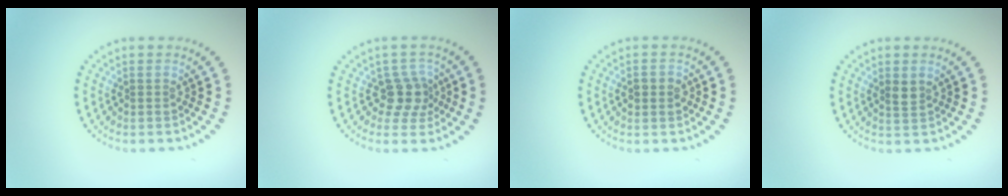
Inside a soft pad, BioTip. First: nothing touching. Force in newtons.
{"total": 2.7, "press": 2.1, "slide": 1.7}
{"total": 1.4, "press": 1.4, "slide": 0.1}
{"total": 1.3, "press": 1.1, "slide": 0.7}